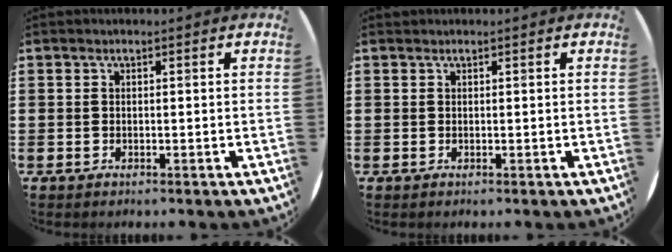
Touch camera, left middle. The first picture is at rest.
{"total": 0.0}